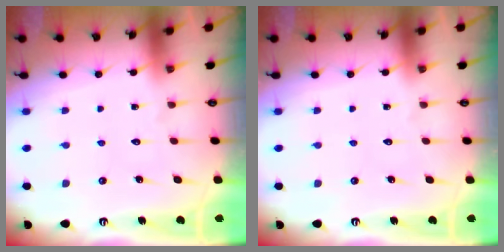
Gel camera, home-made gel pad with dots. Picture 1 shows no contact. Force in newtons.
{"total": 0.0}